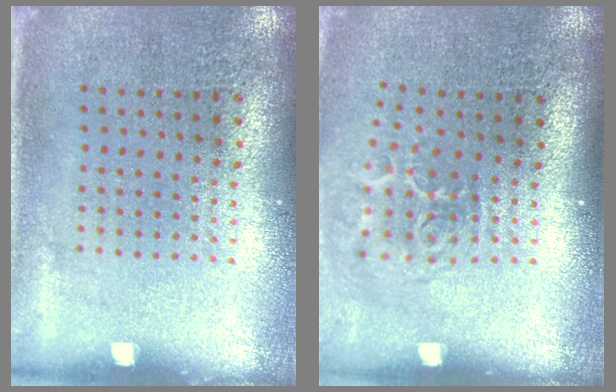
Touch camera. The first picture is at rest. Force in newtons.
{"total": 1.9, "press": 1.2, "slide": 1.5}